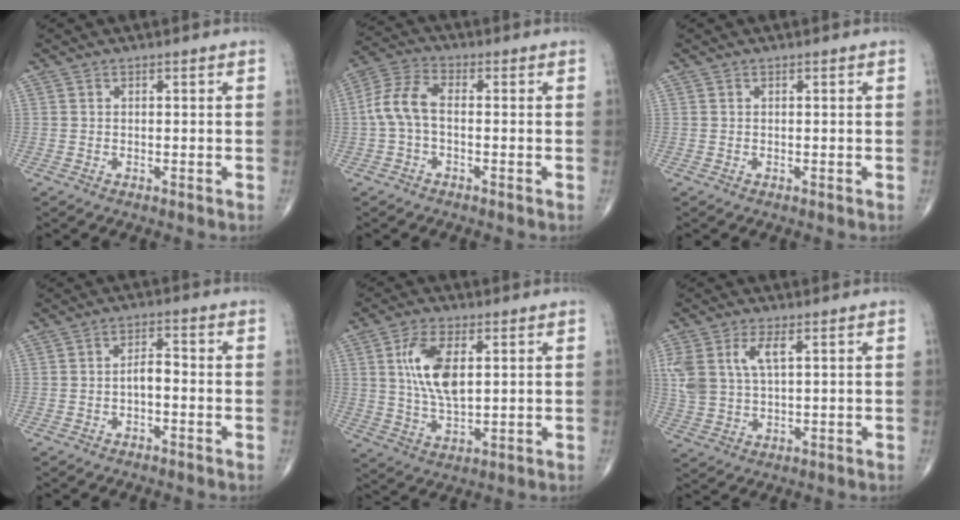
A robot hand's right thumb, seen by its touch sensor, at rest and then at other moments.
{"total": 7.2, "force": [-0.7, 3.9, 6.0], "torque": [-0.131, 0.025, -0.023]}
{"total": 0.0}
{"total": 3.4, "force": [-1.0, 1.6, 2.8], "torque": [-0.040, 0.021, -0.021]}
{"total": 10.6, "force": [2.5, 5.1, 8.9], "torque": [-0.170, -0.010, 0.050]}
{"total": 8.2, "force": [2.8, 4.0, 6.6], "torque": [-0.152, 0.004, 0.061]}